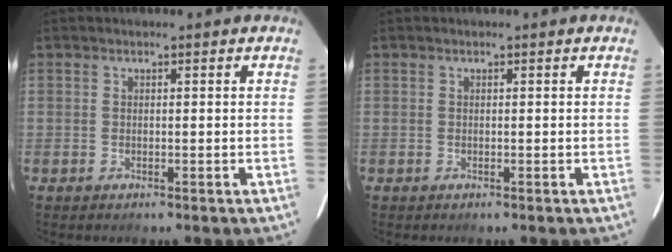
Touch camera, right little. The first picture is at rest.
{"total": 0.0}